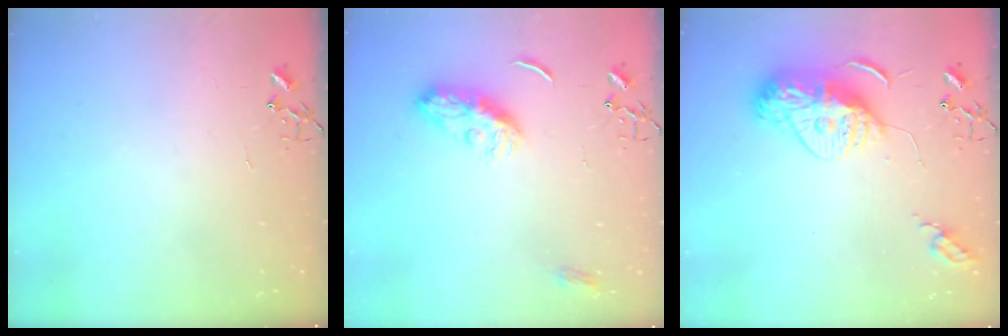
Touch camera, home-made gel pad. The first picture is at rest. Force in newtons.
{"total": 9.8, "press": 9.8, "slide": 0.2}
{"total": 13.3, "press": 13.3, "slide": 1.2}